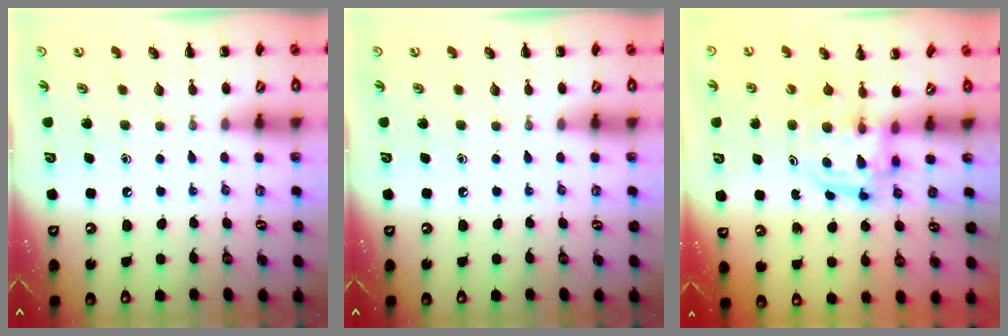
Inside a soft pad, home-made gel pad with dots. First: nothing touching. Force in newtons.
{"total": 0.0}
{"total": 2.9, "press": 2.9, "slide": 0.3}